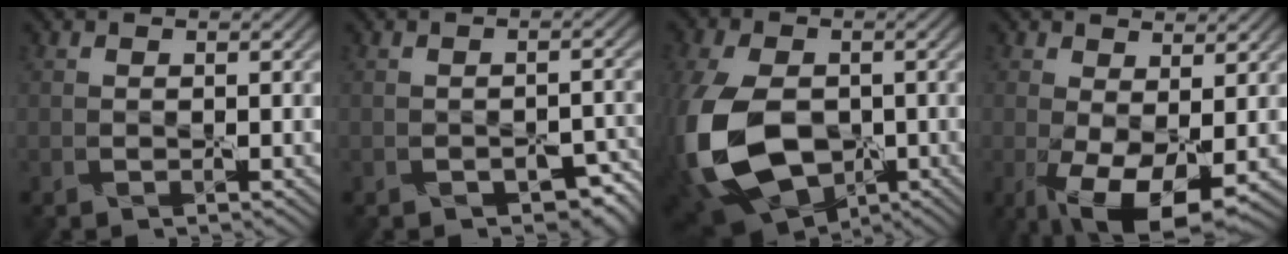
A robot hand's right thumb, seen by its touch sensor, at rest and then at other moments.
{"total": 4.0, "force": [-2.3, 2.2, 2.4], "torque": [-0.034, -0.005, -0.023]}
{"total": 16.0, "force": [-3.6, 10.6, 11.4], "torque": [-0.295, -0.041, -0.060]}
{"total": 8.7, "force": [-1.9, 4.1, 7.5], "torque": [-0.151, -0.017, -0.024]}